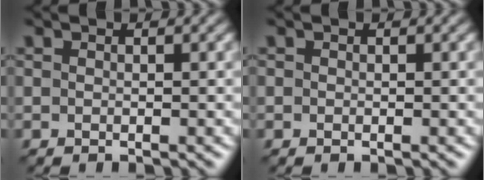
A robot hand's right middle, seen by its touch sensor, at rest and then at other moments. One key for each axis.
{"total": 0.0}